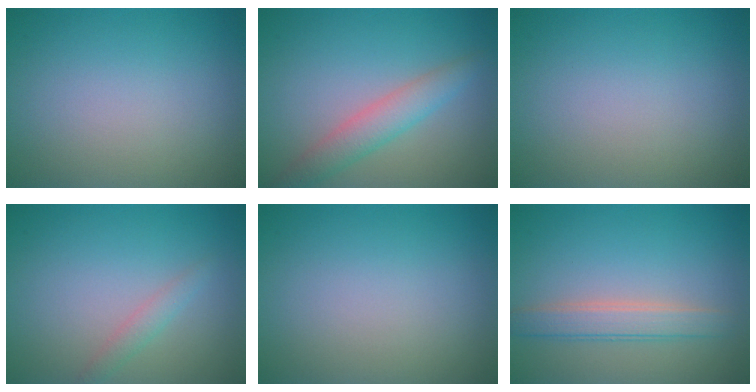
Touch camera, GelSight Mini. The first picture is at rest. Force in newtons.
{"total": 2.4, "press": 2.4, "slide": 0.2}
{"total": 0.0}
{"total": 1.3, "press": 1.3, "slide": 0.1}
{"total": 0.0}
{"total": 2.8, "press": 2.8, "slide": 0.3}